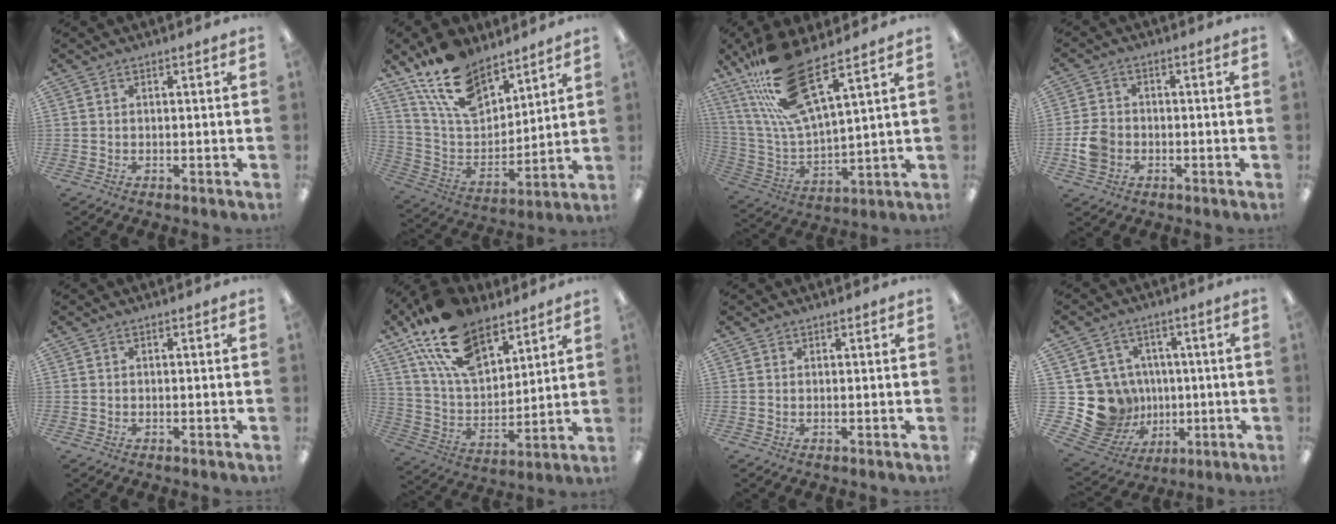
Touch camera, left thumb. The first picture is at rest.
{"total": 17.2, "force": [12.7, 8.4, 8.0], "torque": [-0.167, -0.064, 0.239]}
{"total": 20.4, "force": [14.4, 5.4, 13.5], "torque": [-0.266, -0.077, 0.248]}
{"total": 6.1, "force": [-1.6, 5.0, 3.2], "torque": [-0.057, 0.009, -0.029]}
{"total": 0.0}
{"total": 20.1, "force": [13.6, 10.3, 10.6], "torque": [-0.204, -0.062, 0.251]}
{"total": 0.5, "force": [0.4, 0.3, 0.1], "torque": [-0.002, 0.000, 0.008]}
{"total": 16.2, "force": [-0.9, 15.2, 5.5], "torque": [-0.146, -0.003, 0.020]}